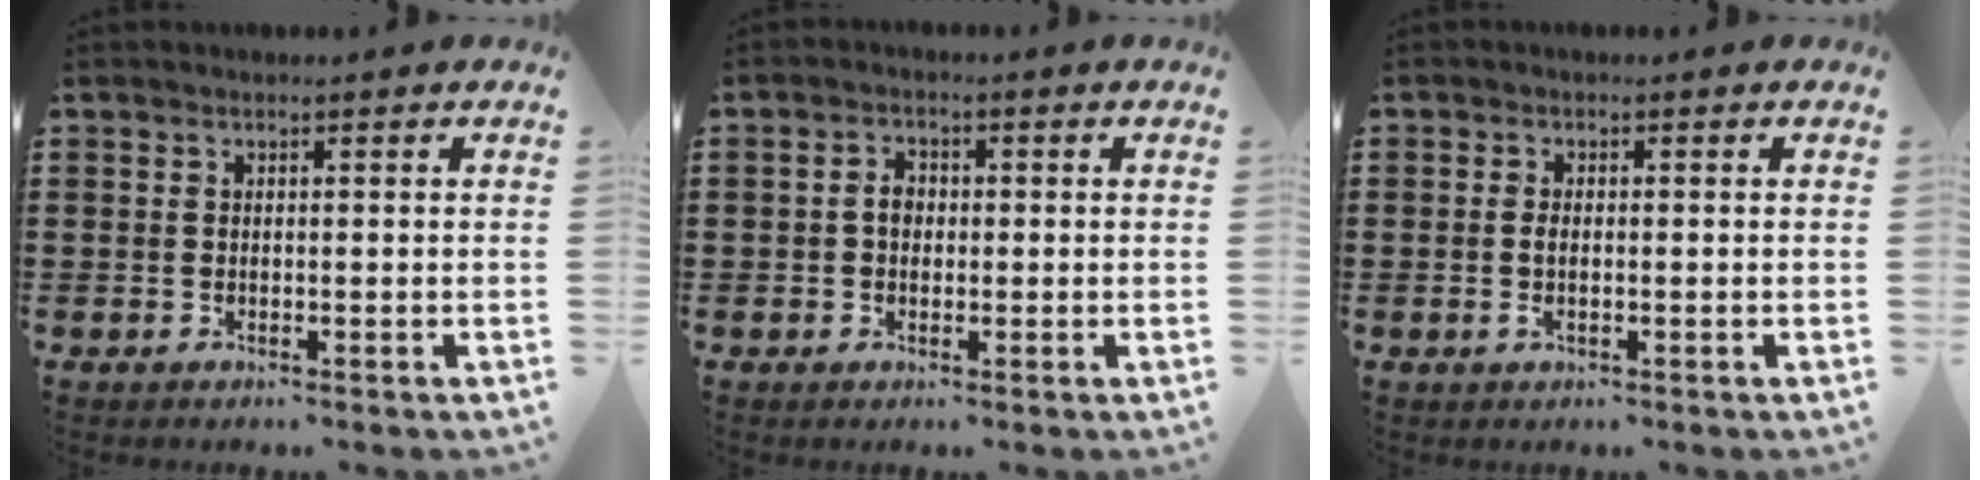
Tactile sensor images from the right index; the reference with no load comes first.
{"total": 2.4, "force": [-0.1, 1.7, 1.7], "torque": [-0.035, 0.006, -0.004]}
{"total": 1.9, "force": [-0.3, 0.7, 1.8], "torque": [-0.049, -0.006, -0.010]}